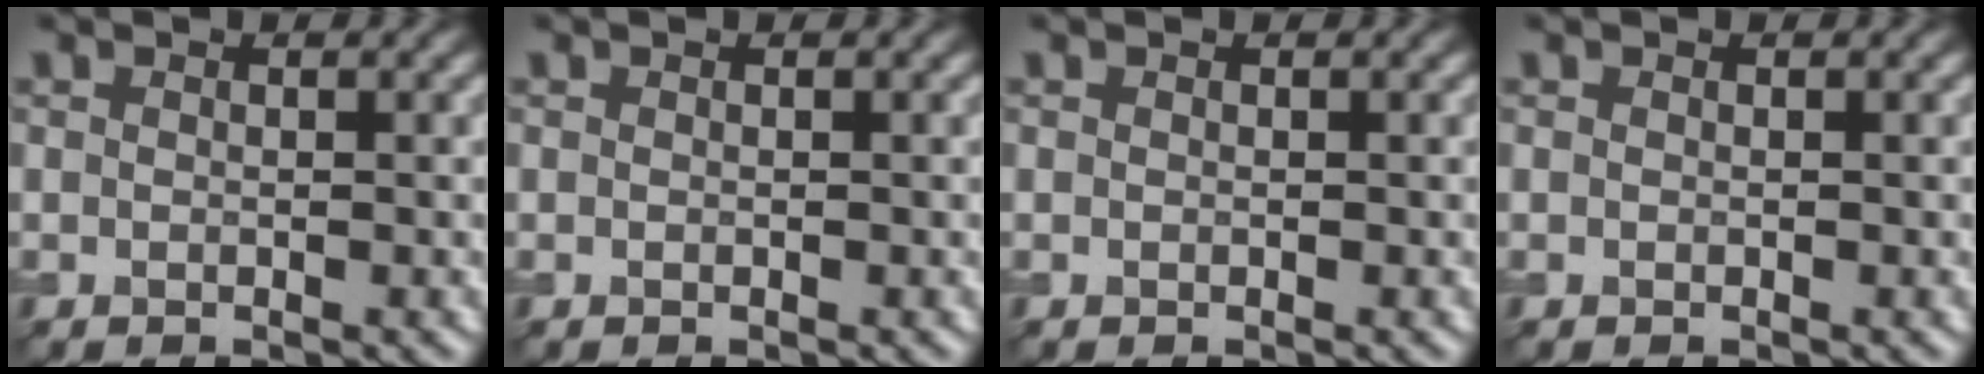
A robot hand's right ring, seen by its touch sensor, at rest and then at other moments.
{"total": 0.0}
{"total": 0.0}
{"total": 0.0}